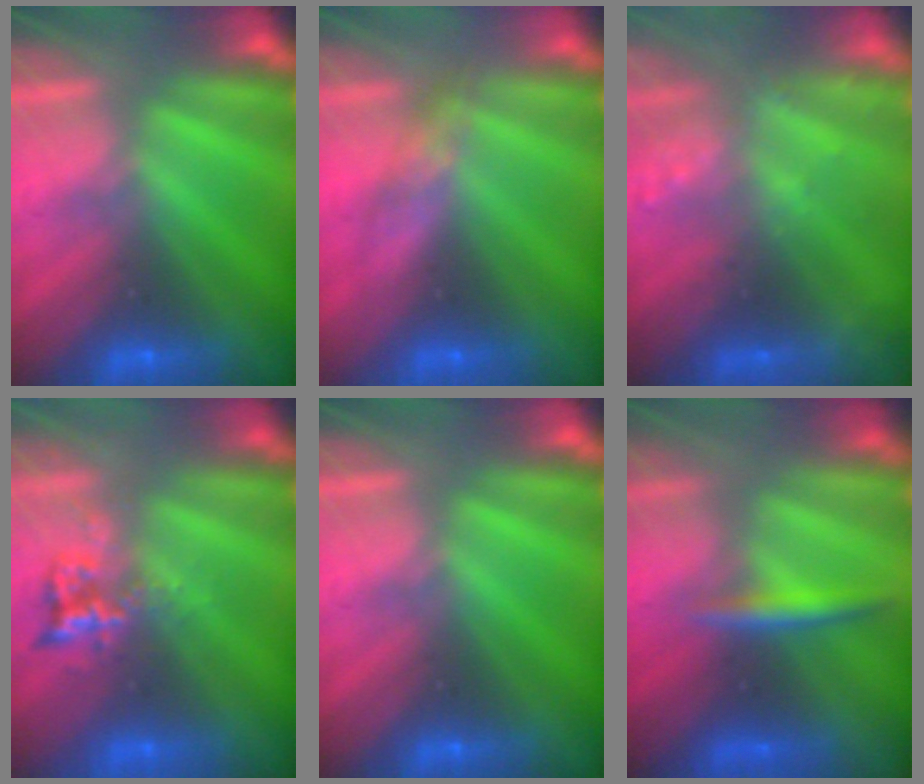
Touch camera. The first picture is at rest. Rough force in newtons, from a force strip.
{"total": 2.8}
{"total": 2.3}
{"total": 2.4}
{"total": 0.0}
{"total": 2.5}